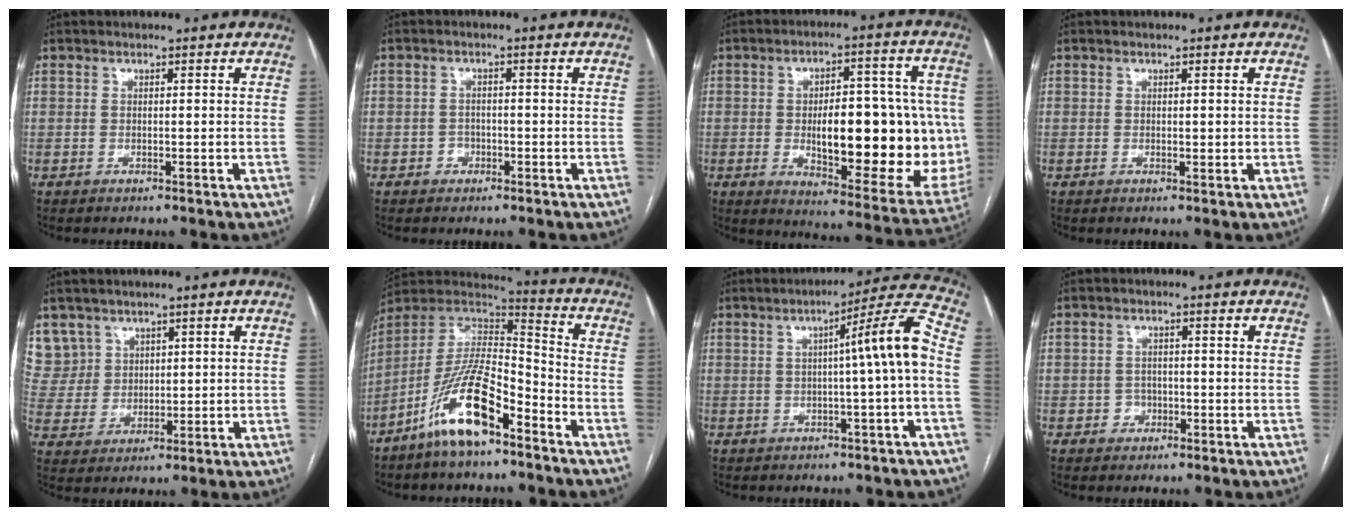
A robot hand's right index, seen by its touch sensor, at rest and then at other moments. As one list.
[{"total": 1.8, "force": [-0.7, 1.7, 0.4], "torque": [-0.003, 0.006, -0.010]}, {"total": 22.7, "force": [-1.5, 8.2, 21.1], "torque": [-0.248, 0.020, 0.003]}, {"total": 1.3, "force": [0.2, 0.7, 1.0], "torque": [-0.014, -0.003, 0.004]}, {"total": 8.1, "force": [5.1, 6.3, 0.0], "torque": [-0.004, 0.018, 0.115]}, {"total": 14.5, "force": [-8.8, 4.0, 10.9], "torque": [-0.215, 0.007, -0.162]}, {"total": 9.2, "force": [-0.3, -0.8, 9.1], "torque": [-0.125, 0.022, -0.006]}, {"total": 2.4, "force": [-0.8, 2.3, 0.4], "torque": [0.000, 0.008, -0.012]}]